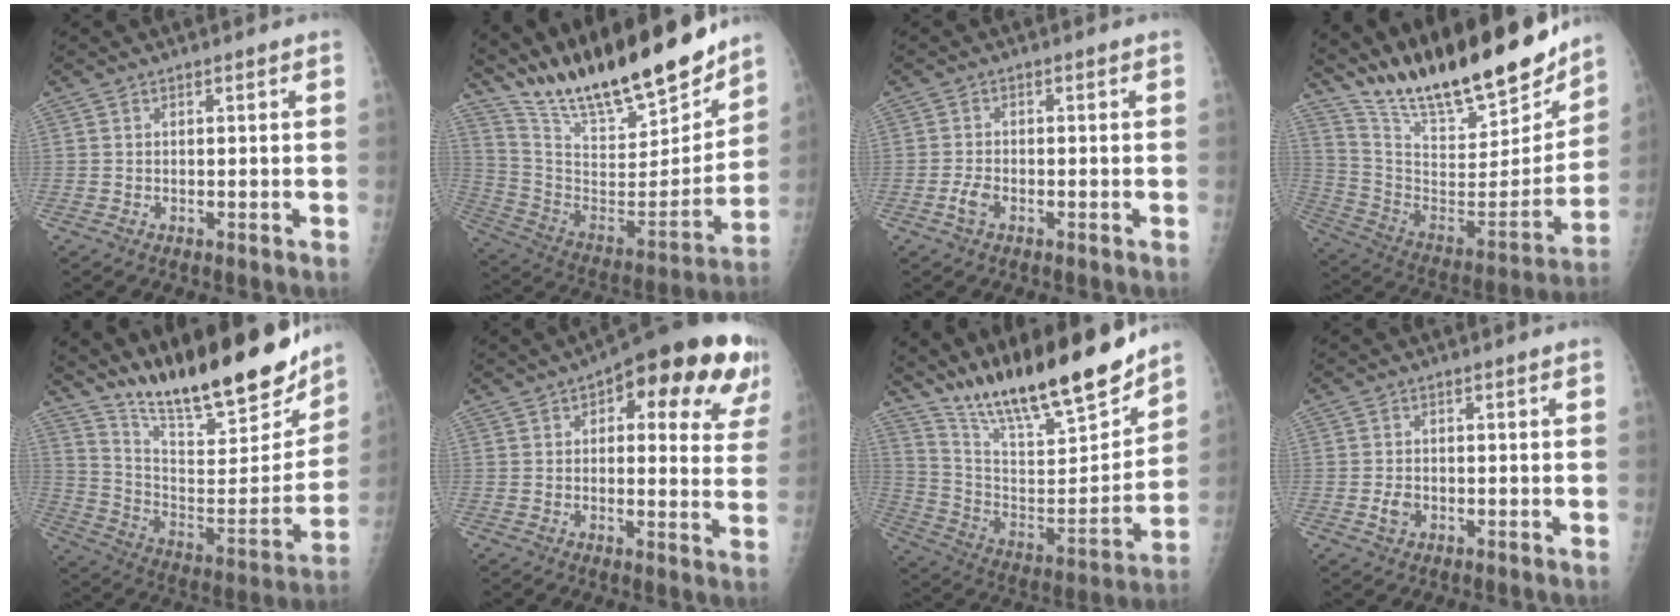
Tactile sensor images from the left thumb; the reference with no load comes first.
{"total": 25.5, "force": [21.6, 5.6, 12.2], "torque": [-0.175, -0.109, 0.365]}
{"total": 2.4, "force": [-1.2, 1.2, 1.7], "torque": [-0.042, 0.009, -0.025]}
{"total": 27.0, "force": [22.4, 6.9, 13.5], "torque": [-0.194, -0.104, 0.365]}
{"total": 25.2, "force": [20.5, 5.7, 13.6], "torque": [-0.182, -0.101, 0.323]}
{"total": 20.3, "force": [10.0, 8.1, 15.7], "torque": [-0.159, -0.005, 0.113]}
{"total": 23.5, "force": [19.2, 4.6, 12.6], "torque": [-0.181, -0.098, 0.332]}
{"total": 2.2, "force": [-0.7, 1.6, 1.3], "torque": [-0.022, 0.006, -0.011]}